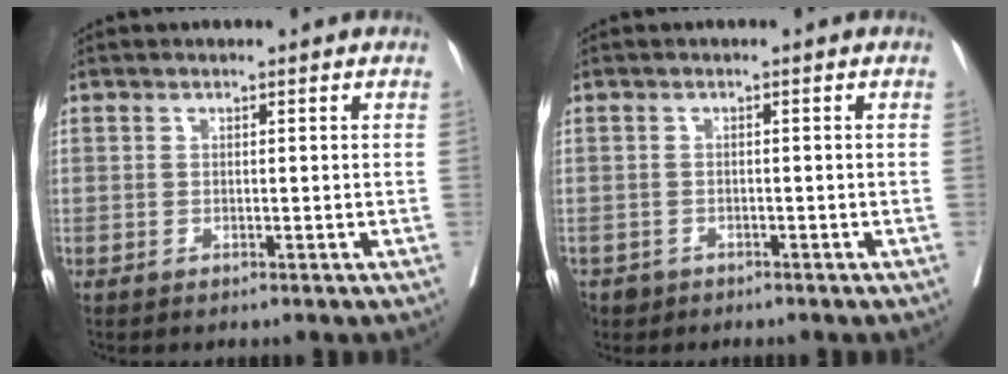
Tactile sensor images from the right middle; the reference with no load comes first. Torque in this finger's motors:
{"motor_torque": [-0.17, -0.26, 0.12, 0.01]}